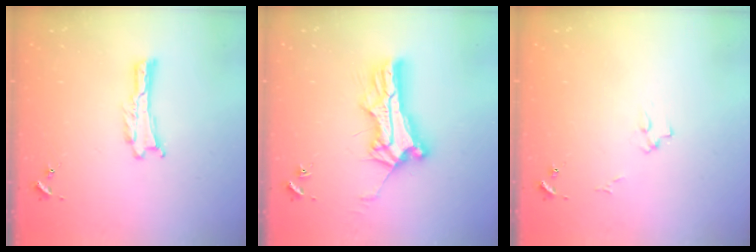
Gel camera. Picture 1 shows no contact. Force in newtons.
{"total": 10.4, "press": 10.4, "slide": 0.8}
{"total": 2.7, "press": 2.7, "slide": 0.3}